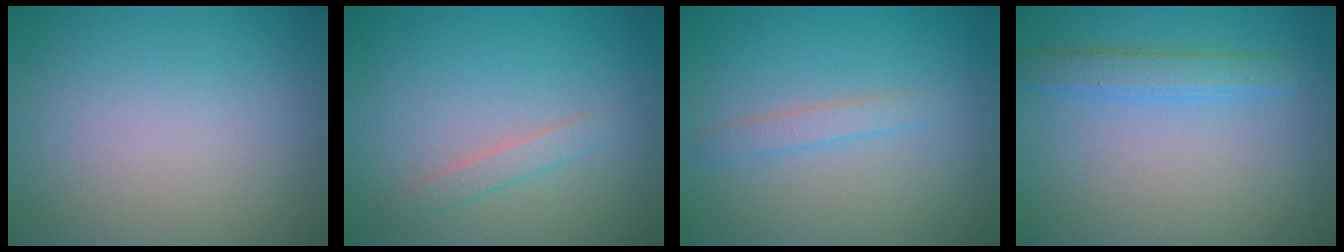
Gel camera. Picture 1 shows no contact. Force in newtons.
{"total": 1.4, "press": 1.4, "slide": 0.0}
{"total": 1.3, "press": 1.3, "slide": 0.1}
{"total": 2.3, "press": 2.3, "slide": 0.2}